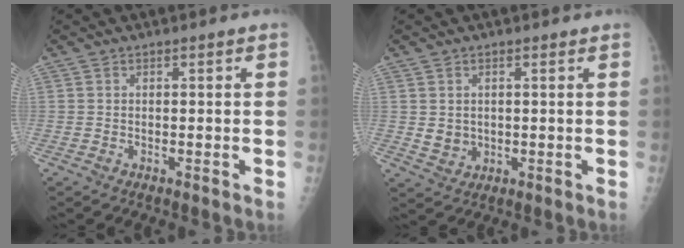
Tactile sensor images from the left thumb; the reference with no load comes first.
{"total": 3.4, "force": [0.6, 3.0, 1.5], "torque": [-0.015, -0.007, 0.021]}